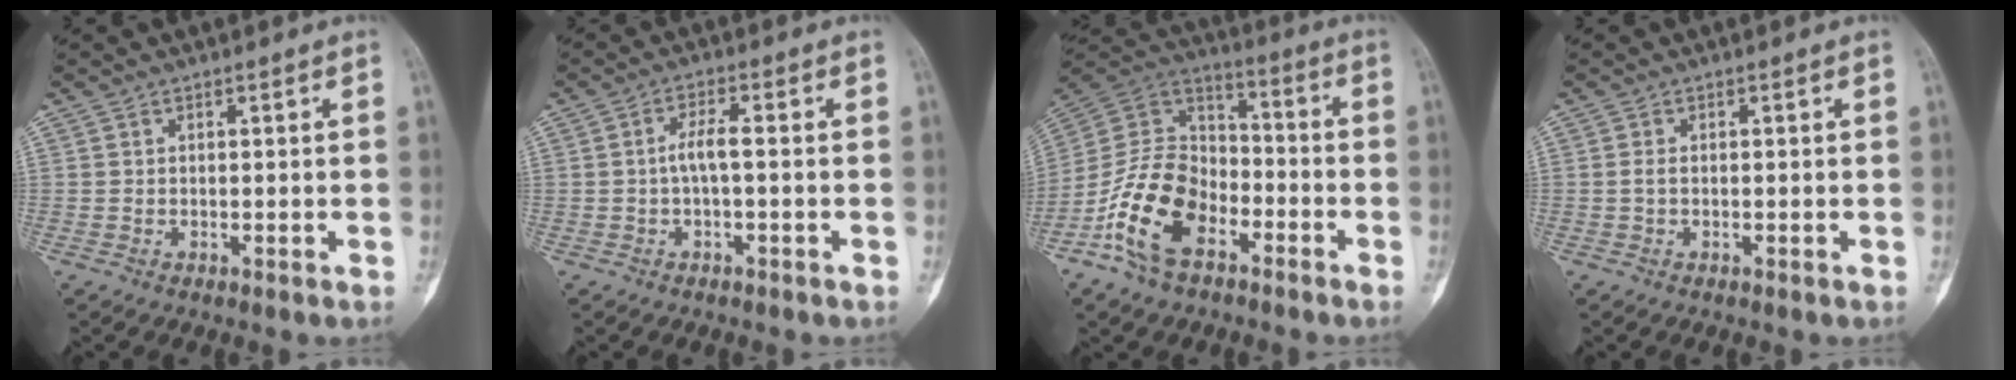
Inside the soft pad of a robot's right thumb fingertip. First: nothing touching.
{"total": 3.4, "force": [-0.4, 0.9, 3.3], "torque": [-0.064, 0.014, -0.010]}
{"total": 16.4, "force": [-7.9, 10.1, 10.3], "torque": [-0.188, 0.067, -0.155]}
{"total": 1.0, "force": [-0.1, 0.5, 0.9], "torque": [-0.021, 0.000, -0.001]}